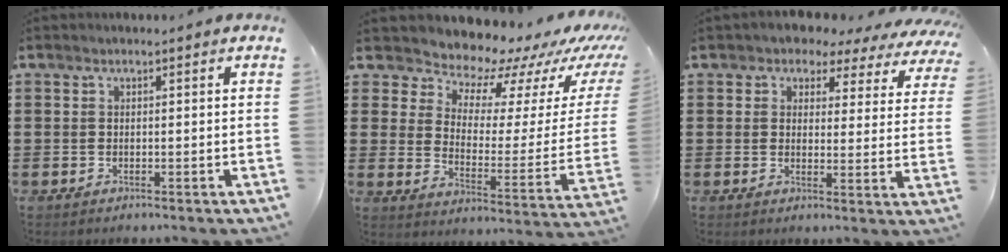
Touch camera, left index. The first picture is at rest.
{"total": 8.2, "force": [7.5, 3.0, 1.4], "torque": [-0.047, -0.070, 0.124]}
{"total": 3.2, "force": [2.7, 1.5, 0.6], "torque": [-0.034, -0.016, 0.042]}